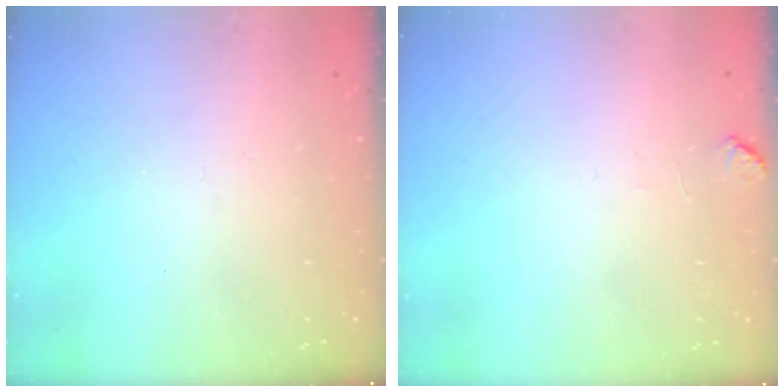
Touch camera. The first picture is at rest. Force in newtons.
{"total": 1.1, "press": 0.9, "slide": 0.5}